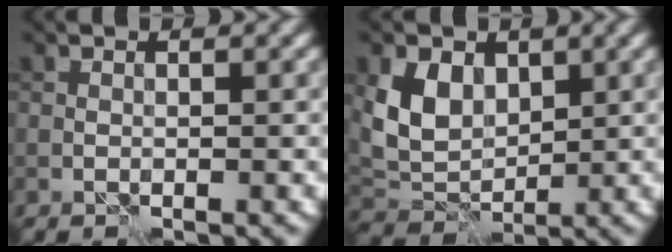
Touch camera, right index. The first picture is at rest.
{"total": 4.8, "force": [1.5, 3.6, 2.8], "torque": [-0.063, -0.005, 0.030]}